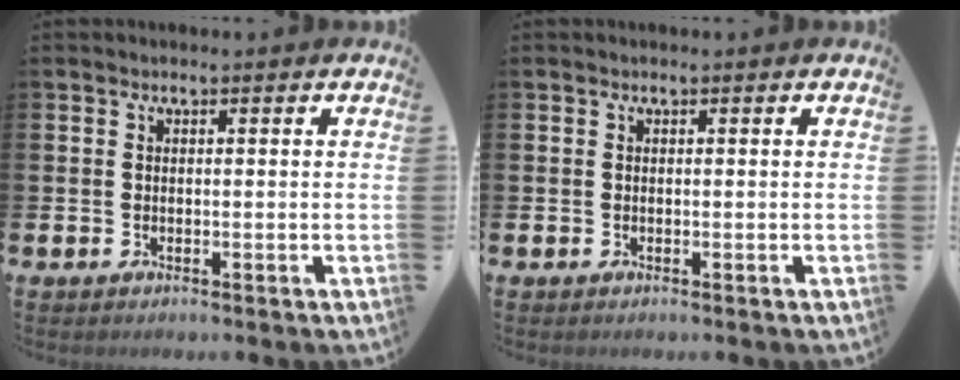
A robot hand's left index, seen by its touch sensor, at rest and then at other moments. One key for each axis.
{"total": 0.0}